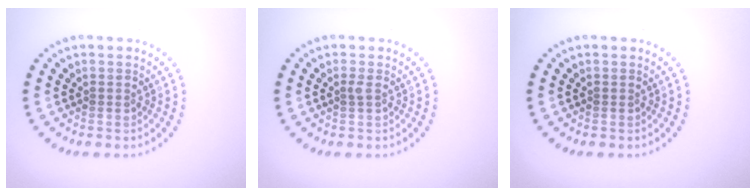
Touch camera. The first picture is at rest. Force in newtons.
{"total": 0.6, "press": 0.5, "slide": 0.4}
{"total": 0.0}